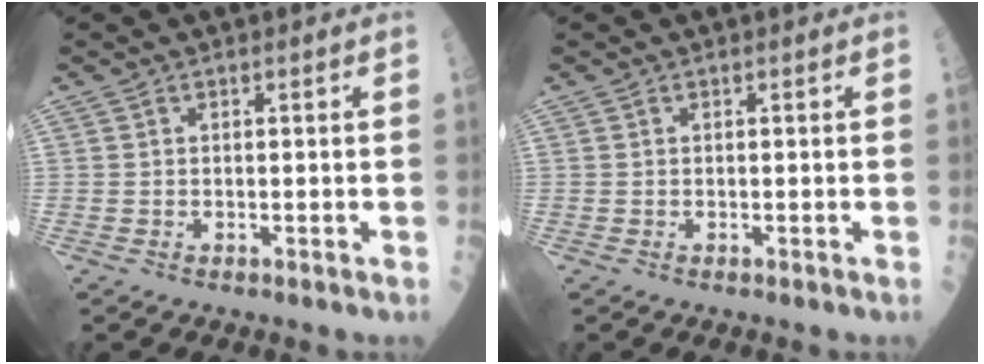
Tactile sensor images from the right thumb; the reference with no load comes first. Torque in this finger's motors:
{"motor_torque": [0.02, 0.02, -0.02, -0.02, 0.02]}